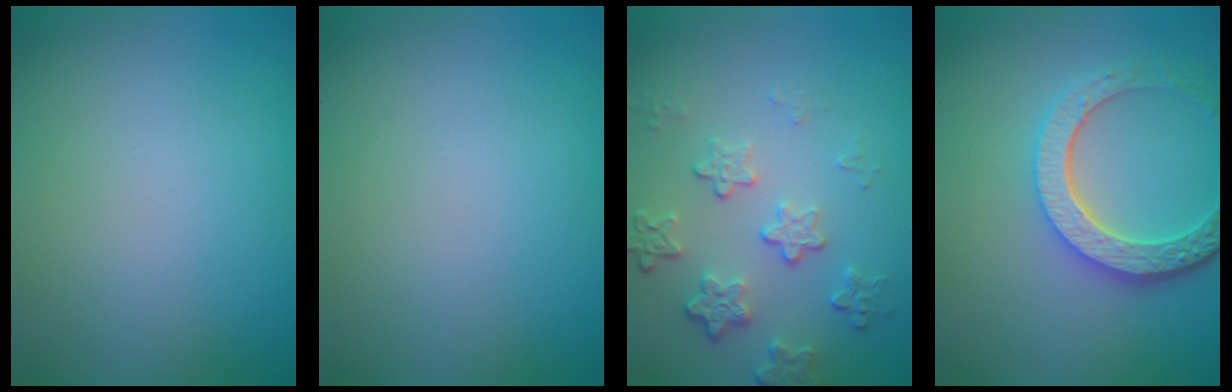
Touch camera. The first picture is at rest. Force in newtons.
{"total": 0.0}
{"total": 4.1, "press": 2.9, "slide": 2.9}
{"total": 5.4, "press": 4.3, "slide": 3.4}